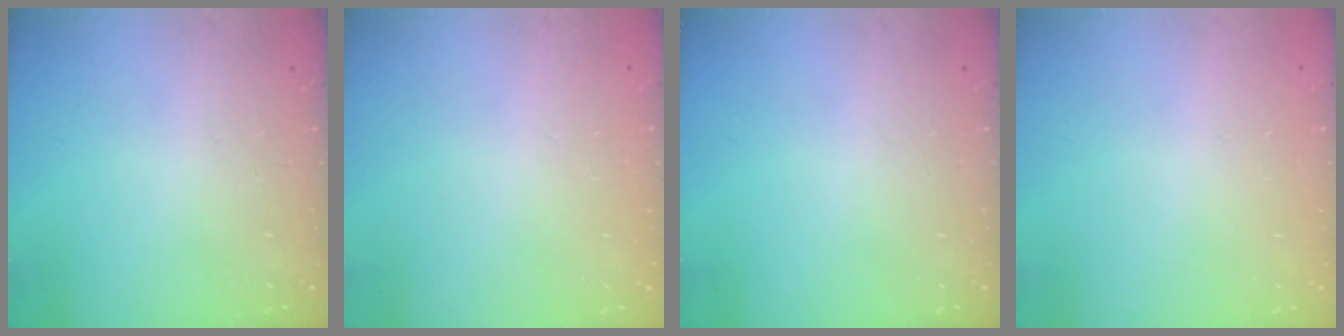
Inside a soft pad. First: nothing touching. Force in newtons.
{"total": 0.0}
{"total": 0.0}
{"total": 0.0}